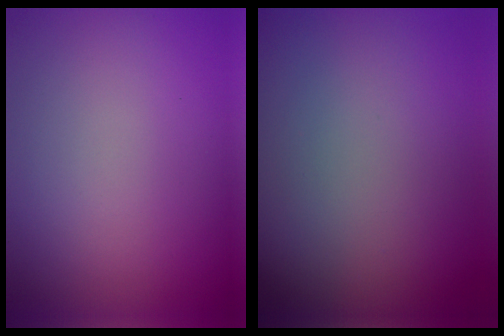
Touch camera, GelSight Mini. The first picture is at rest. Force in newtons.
{"total": 0.0}